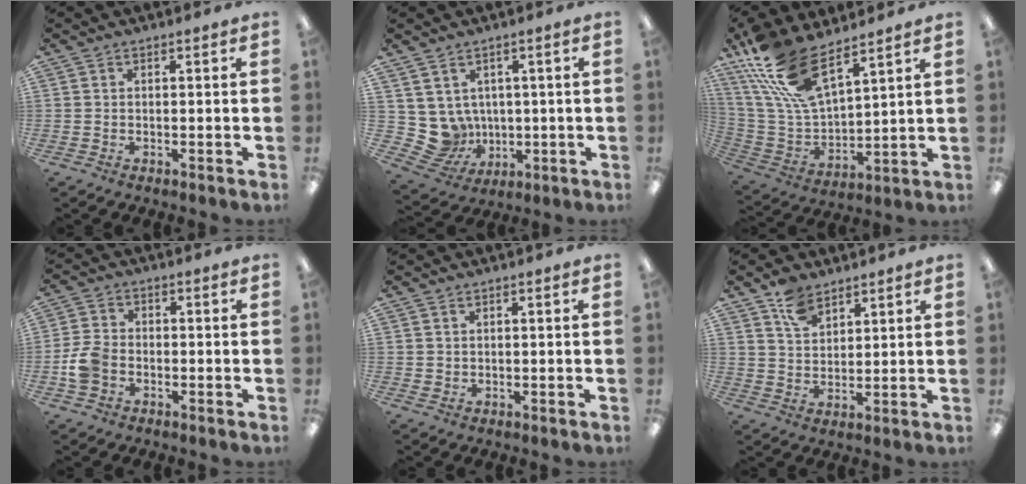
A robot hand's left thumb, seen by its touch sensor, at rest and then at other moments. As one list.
[{"total": 7.0, "force": [1.5, 6.7, 1.4], "torque": [-0.064, -0.025, 0.036]}, {"total": 18.2, "force": [12.5, 6.9, 11.3], "torque": [-0.274, -0.069, 0.225]}, {"total": 6.4, "force": [-2.1, 4.7, 3.8], "torque": [-0.079, 0.013, -0.039]}, {"total": 0.9, "force": [0.5, 0.7, 0.1], "torque": [-0.003, 0.003, 0.009]}, {"total": 7.1, "force": [5.1, 4.0, 2.9], "torque": [-0.056, -0.016, 0.095]}]